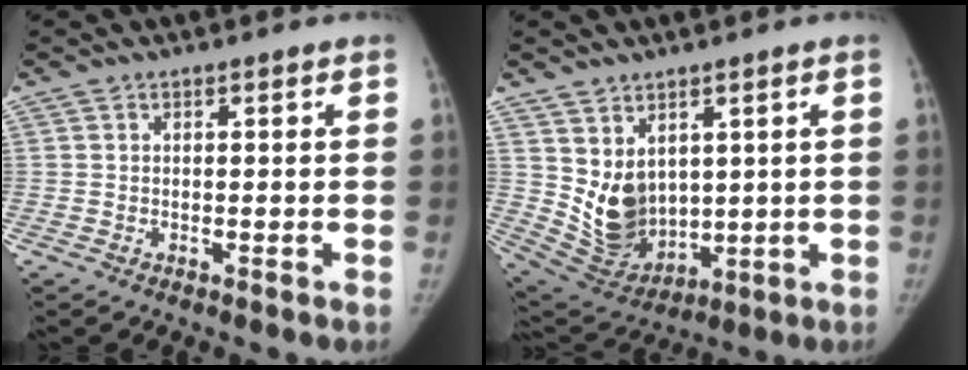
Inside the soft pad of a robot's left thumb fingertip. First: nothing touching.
{"total": 10.6, "force": [2.4, 8.0, 6.6], "torque": [-0.087, -0.031, 0.078]}